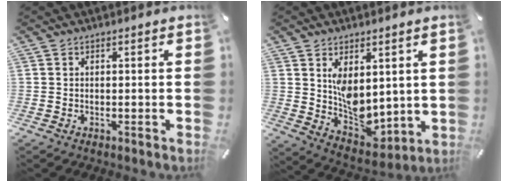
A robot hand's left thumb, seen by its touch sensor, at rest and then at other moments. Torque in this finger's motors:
{"motor_torque": [1.90, 2.07, 0.96, -0.80, 0.45]}